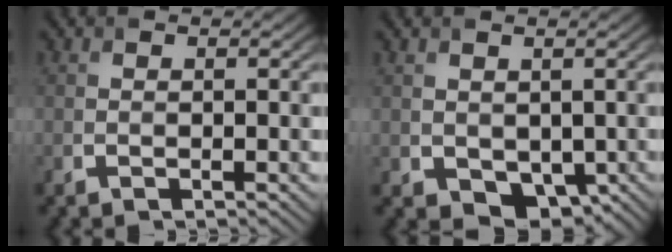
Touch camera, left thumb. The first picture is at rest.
{"total": 2.8, "force": [-0.1, 2.3, 1.6], "torque": [-0.035, -0.011, 0.000]}